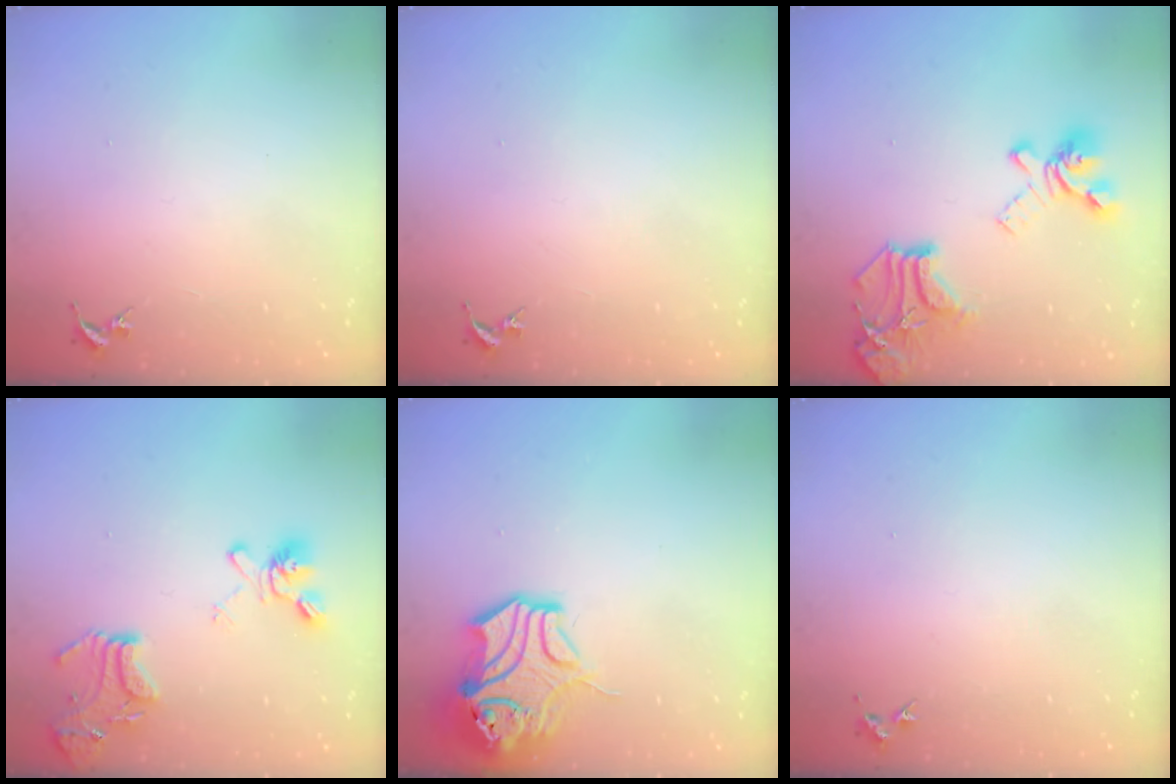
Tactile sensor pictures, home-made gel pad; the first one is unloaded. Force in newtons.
{"total": 0.0}
{"total": 20.8, "press": 20.7, "slide": 1.6}
{"total": 15.8, "press": 15.7, "slide": 1.9}
{"total": 14.2, "press": 14.1, "slide": 1.9}
{"total": 4.3, "press": 4.3, "slide": 0.6}